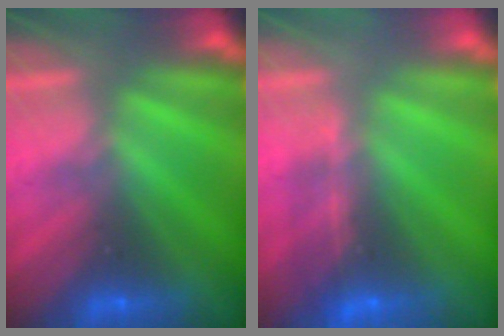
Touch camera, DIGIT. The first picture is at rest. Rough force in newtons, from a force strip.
{"total": 1.3}